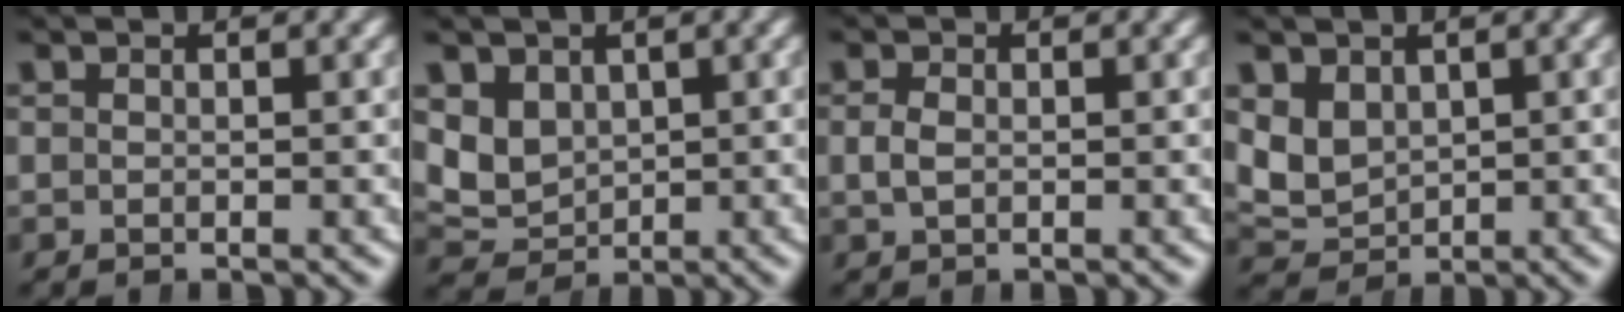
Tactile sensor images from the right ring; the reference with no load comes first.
{"total": 6.7, "force": [0.4, 6.3, 2.4], "torque": [-0.082, -0.030, 0.018]}
{"total": 1.1, "force": [-0.2, 0.8, 0.7], "torque": [-0.023, -0.009, 0.004]}
{"total": 6.0, "force": [0.2, 5.5, 2.4], "torque": [-0.084, -0.030, 0.018]}